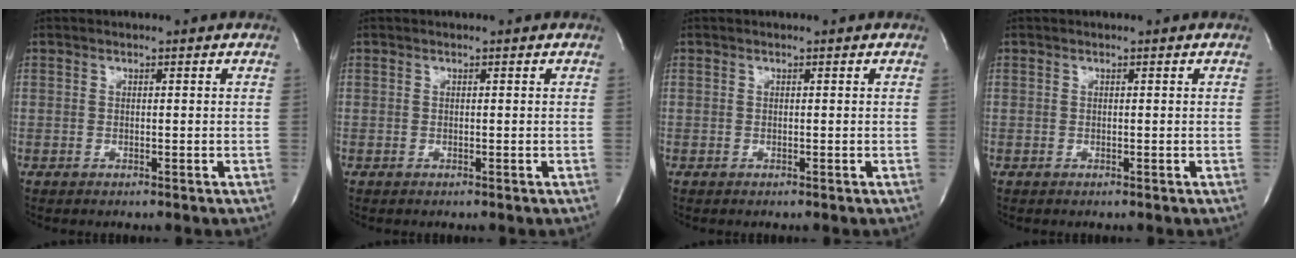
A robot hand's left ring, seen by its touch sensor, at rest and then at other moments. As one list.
[{"total": 0.0}, {"total": 0.0}, {"total": 0.0}]